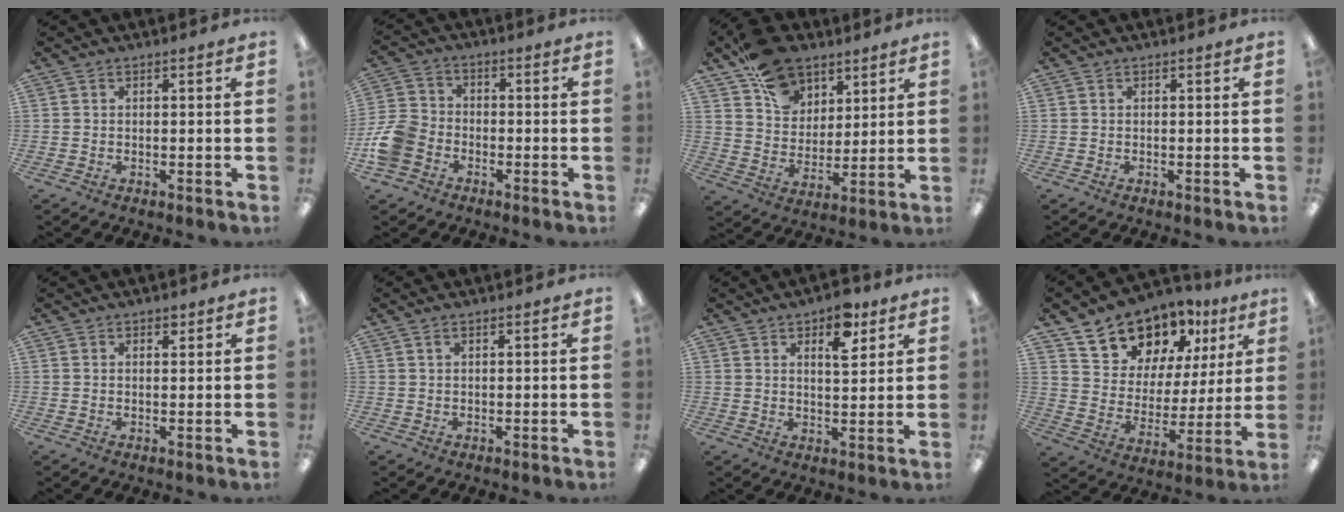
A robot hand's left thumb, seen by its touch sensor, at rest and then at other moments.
{"total": 9.3, "force": [-4.2, 7.0, 4.4], "torque": [-0.103, 0.032, -0.077]}
{"total": 15.5, "force": [10.2, 10.1, 5.7], "torque": [-0.099, -0.053, 0.195]}
{"total": 0.0}
{"total": 1.6, "force": [1.2, 1.0, 0.5], "torque": [-0.002, -0.002, 0.020]}
{"total": 1.3, "force": [0.8, 0.6, 0.9], "torque": [-0.021, 0.002, 0.013]}
{"total": 8.6, "force": [5.2, 4.0, 5.5], "torque": [-0.064, -0.023, 0.083]}
{"total": 15.1, "force": [12.6, 7.8, 3.4], "torque": [-0.078, -0.094, 0.235]}